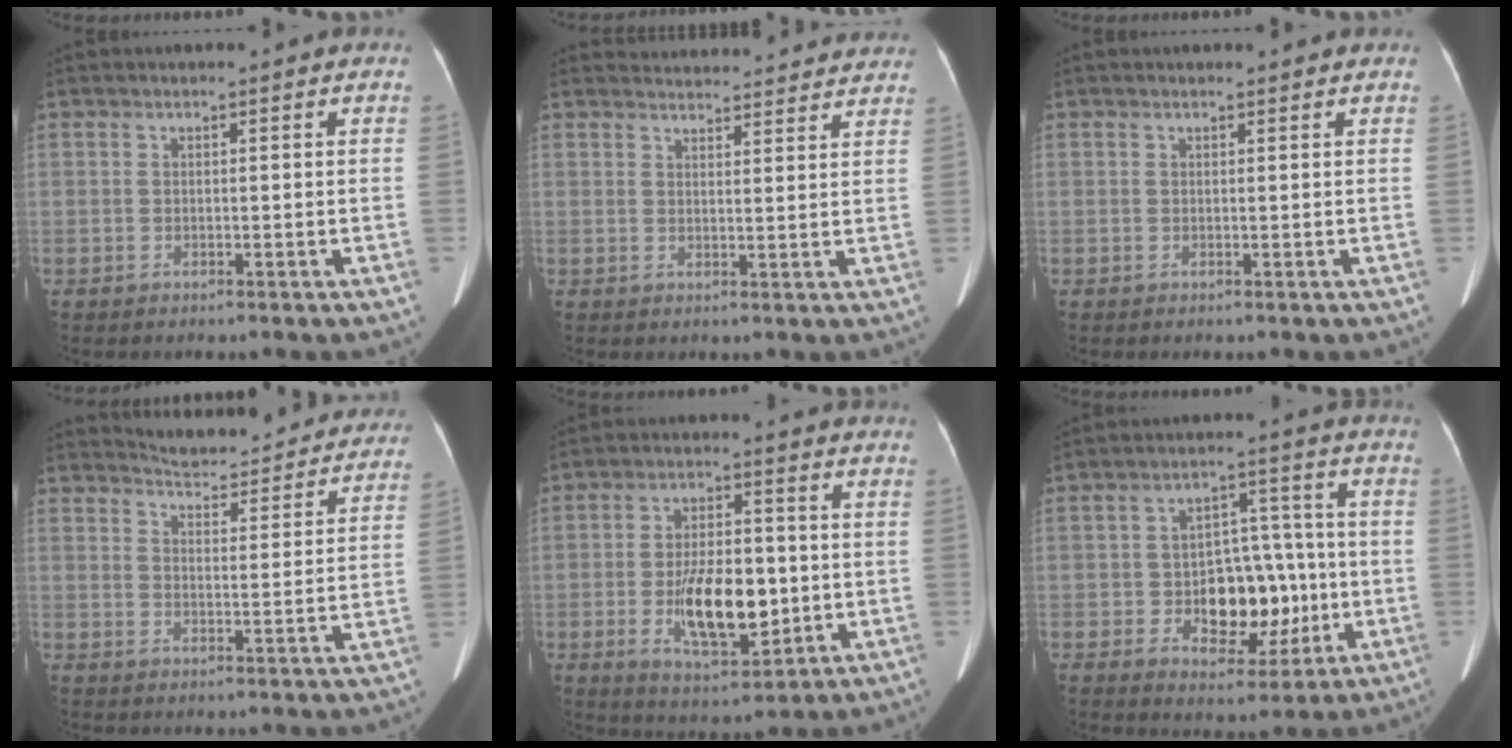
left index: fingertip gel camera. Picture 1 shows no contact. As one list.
[{"total": 15.5, "force": [15.1, 2.7, 2.8], "torque": [-0.023, 0.011, 0.172]}, {"total": 1.5, "force": [1.4, 0.4, 0.3], "torque": [-0.013, 0.008, 0.012]}, {"total": 17.9, "force": [17.1, 3.4, 4.0], "torque": [-0.040, -0.030, 0.202]}, {"total": 11.9, "force": [-2.1, 5.0, 10.6], "torque": [-0.194, -0.003, -0.028]}, {"total": 11.3, "force": [-2.2, 6.6, 8.9], "torque": [-0.132, 0.026, -0.022]}]